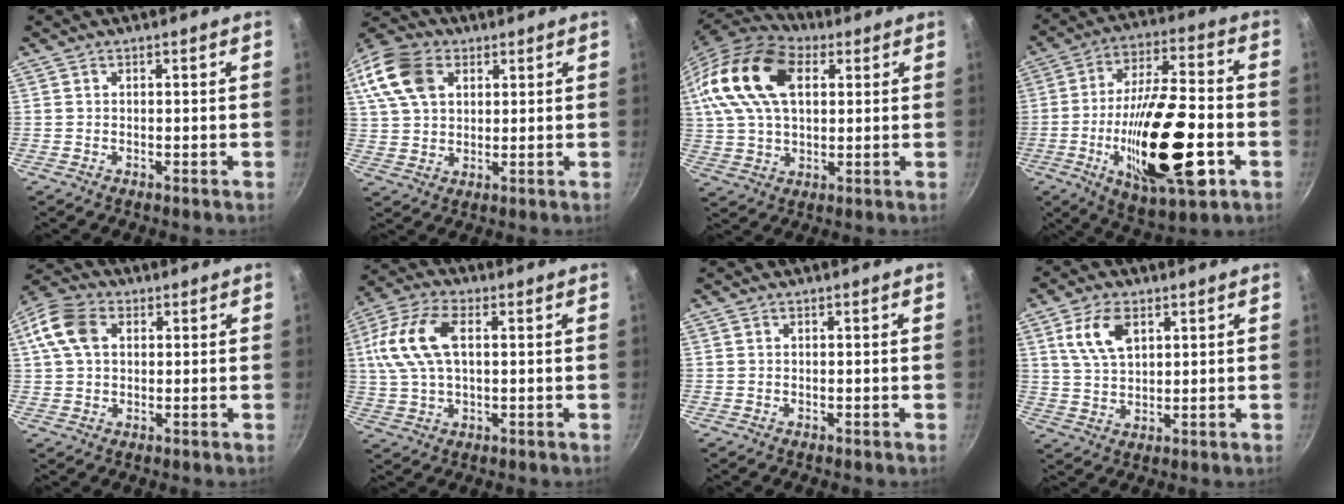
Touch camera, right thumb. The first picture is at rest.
{"total": 13.3, "force": [4.8, 9.1, 8.4], "torque": [-0.162, 0.010, 0.084]}
{"total": 20.2, "force": [5.8, 12.3, 14.9], "torque": [-0.281, 0.011, 0.097]}
{"total": 24.3, "force": [-6.6, 8.7, 21.7], "torque": [-0.362, 0.024, -0.103]}
{"total": 9.4, "force": [2.3, 6.5, 6.4], "torque": [-0.121, 0.015, 0.031]}
{"total": 12.6, "force": [2.4, 6.7, 10.5], "torque": [-0.213, 0.018, 0.036]}
{"total": 0.0}
{"total": 8.2, "force": [3.3, 4.5, 6.0], "torque": [-0.109, -0.006, 0.064]}